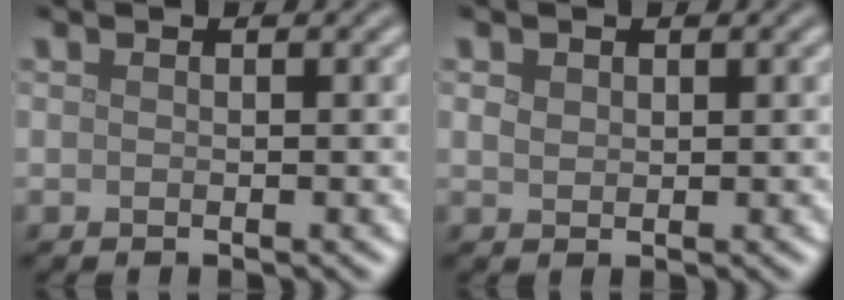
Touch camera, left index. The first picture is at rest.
{"total": 1.0, "force": [0.5, 0.8, 0.4], "torque": [-0.009, 0.000, 0.009]}